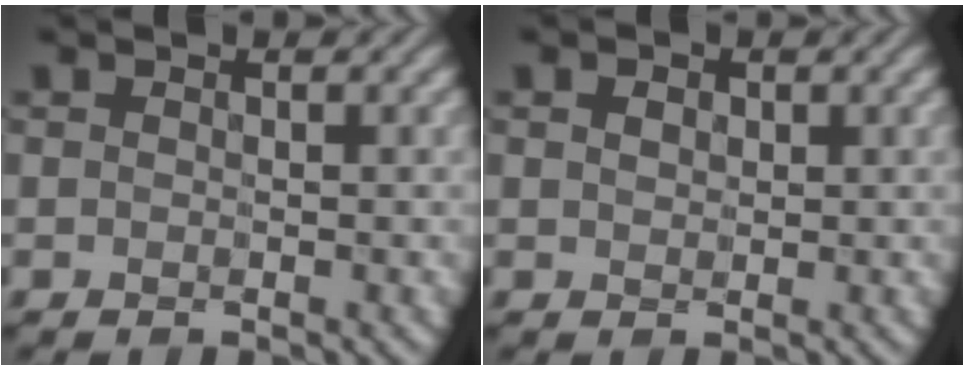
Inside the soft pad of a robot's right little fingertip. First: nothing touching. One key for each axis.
{"total": 1.2, "fx": 0.2, "fy": 0.9, "fz": 0.6, "tx": -0.014, "ty": 0.002, "tz": 0.003}